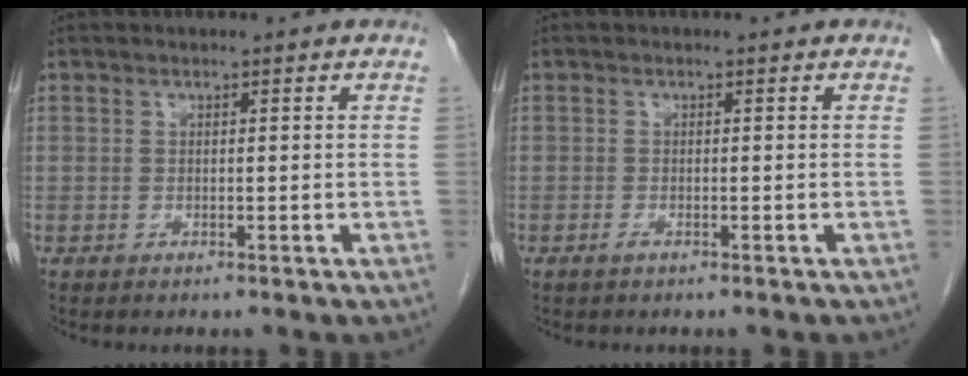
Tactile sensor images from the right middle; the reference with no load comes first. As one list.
[{"total": 0.7, "force": [-0.5, -0.1, 0.5], "torque": [-0.010, -0.001, -0.010]}]